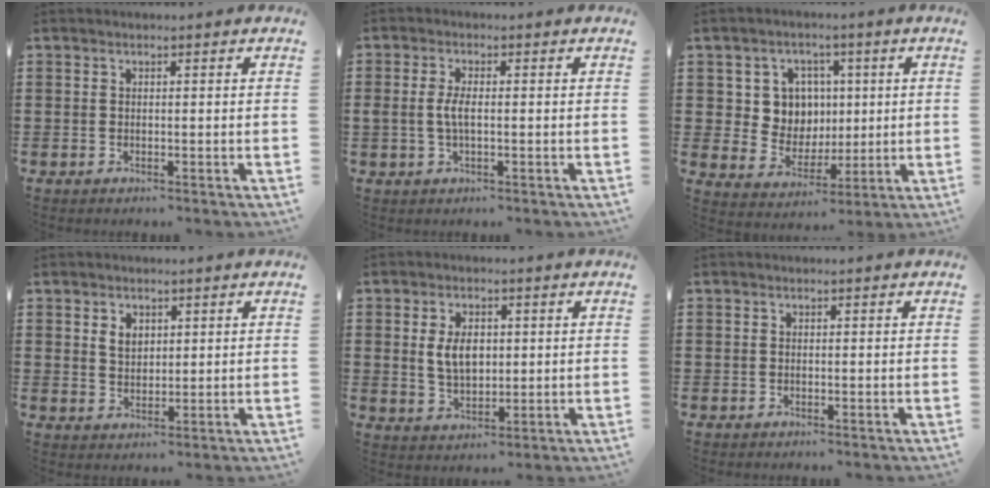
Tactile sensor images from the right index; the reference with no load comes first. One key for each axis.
{"total": 3.2, "fx": -0.2, "fy": 1.2, "fz": 3.0, "tx": -0.070, "ty": -0.002, "tz": -0.010}
{"total": 7.2, "fx": 2.0, "fy": 6.7, "fz": 2.0, "tx": -0.068, "ty": 0.009, "tz": 0.038}
{"total": 2.6, "fx": 1.1, "fy": 1.9, "fz": 1.5, "tx": -0.035, "ty": 0.006, "tz": 0.021}
{"total": 5.4, "fx": 0.7, "fy": 3.3, "fz": 4.2, "tx": -0.088, "ty": 0.005, "tz": 0.007}
{"total": 0.5, "fx": -0.1, "fy": 0.5, "fz": 0.1, "tx": -0.002, "ty": 0.003, "tz": -0.003}